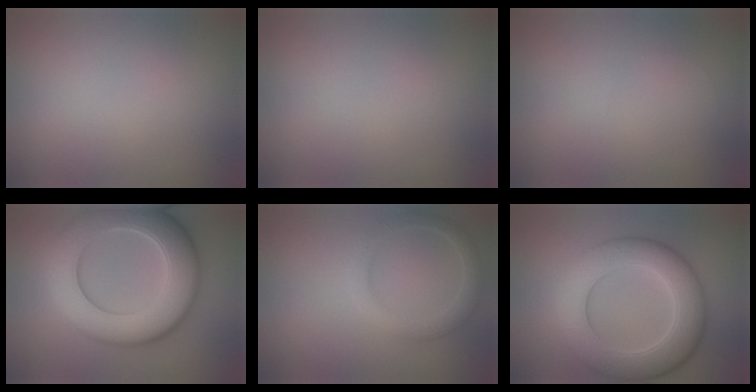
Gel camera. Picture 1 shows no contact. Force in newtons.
{"total": 0.0}
{"total": 0.0}
{"total": 10.8, "press": 10.8, "slide": 0.7}
{"total": 2.5, "press": 2.5, "slide": 0.1}
{"total": 9.0, "press": 9.0, "slide": 0.4}